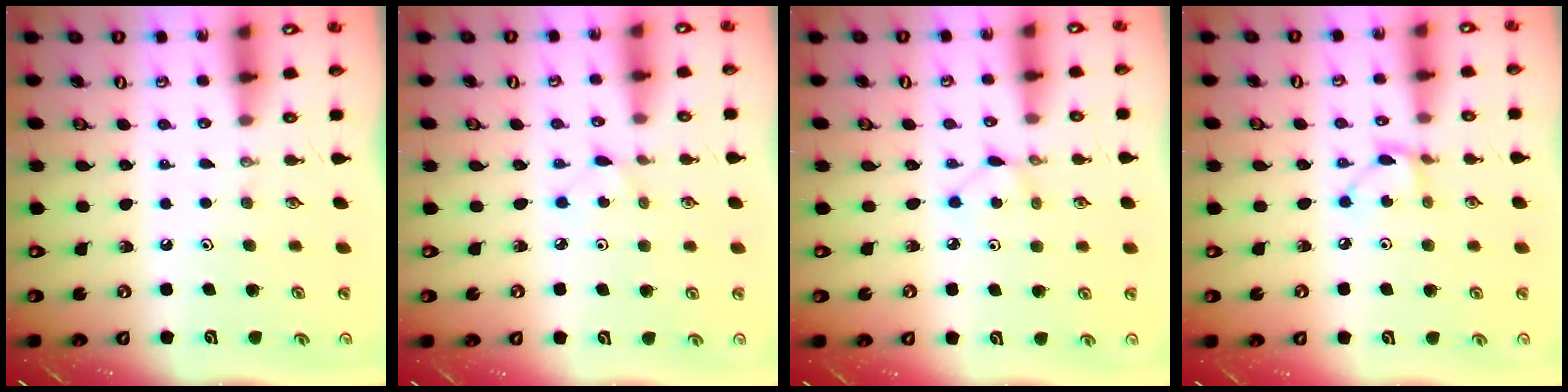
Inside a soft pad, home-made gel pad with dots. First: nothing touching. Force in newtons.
{"total": 2.3, "press": 2.3, "slide": 0.3}
{"total": 1.9, "press": 1.9, "slide": 0.2}
{"total": 3.1, "press": 3.1, "slide": 0.2}